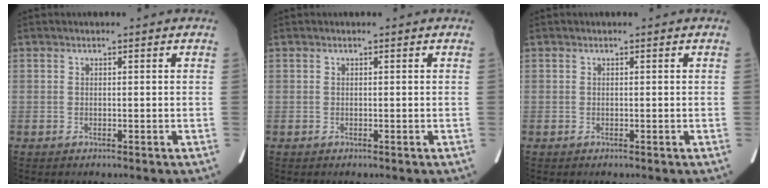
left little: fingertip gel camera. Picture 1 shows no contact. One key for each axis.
{"total": 0.0}
{"total": 0.0}